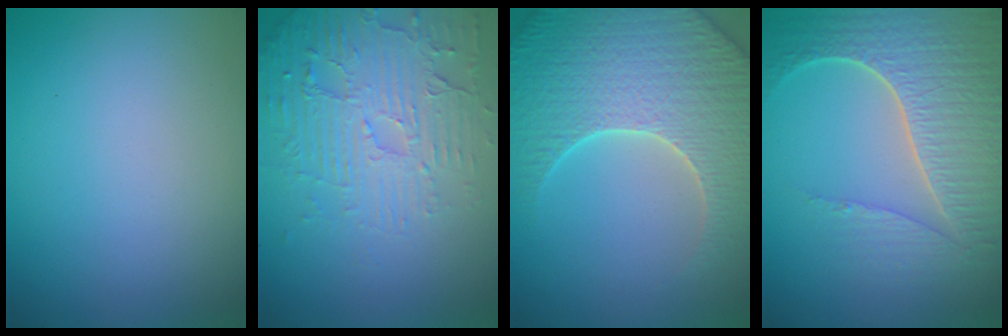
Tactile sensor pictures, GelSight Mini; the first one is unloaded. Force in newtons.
{"total": 5.6, "press": 3.7, "slide": 4.2}
{"total": 7.8, "press": 7.5, "slide": 2.1}
{"total": 7.3, "press": 5.5, "slide": 4.8}